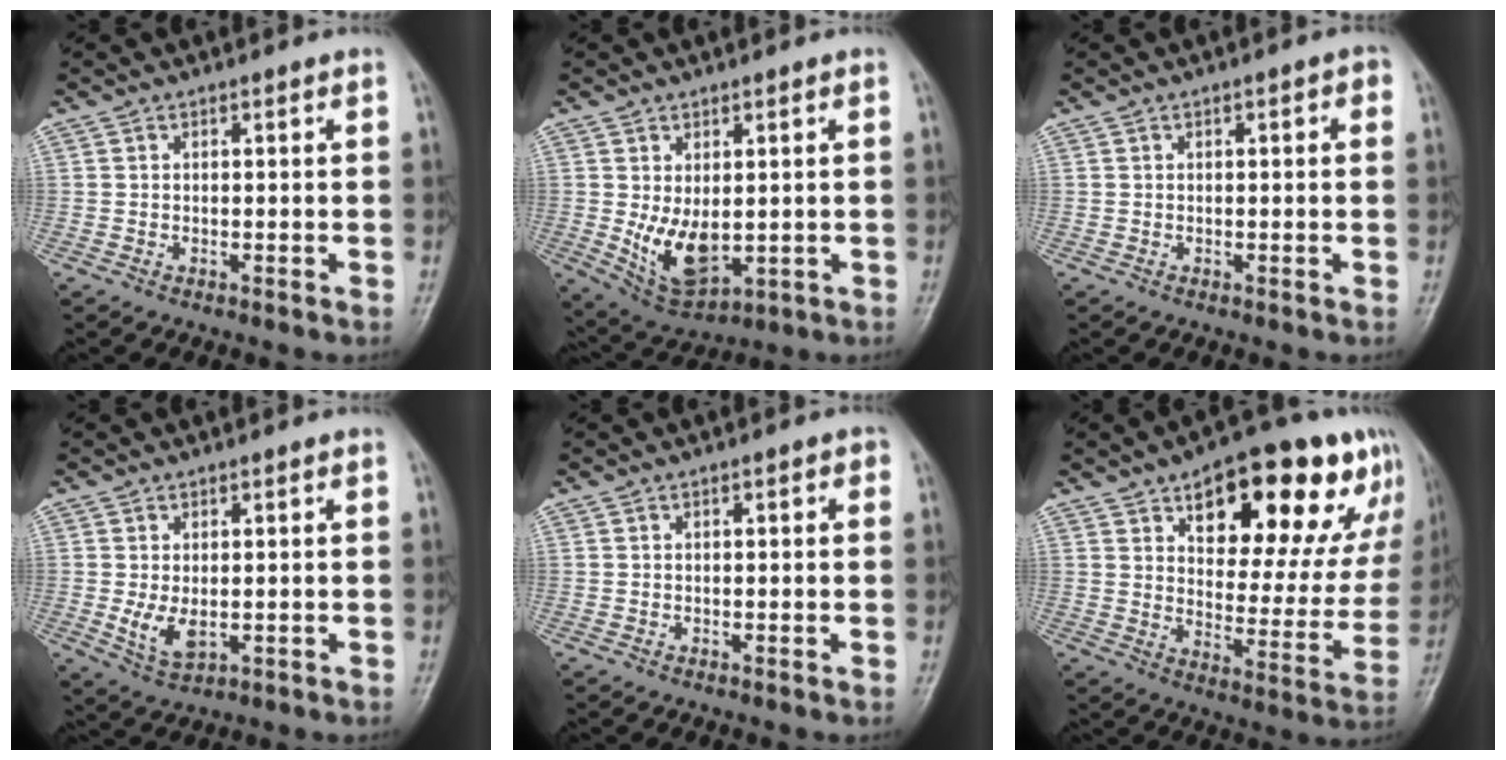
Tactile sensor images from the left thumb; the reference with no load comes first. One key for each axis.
{"total": 9.3, "fx": -0.4, "fy": 5.3, "fz": 7.6, "tx": -0.119, "ty": -0.014, "tz": 0.013}
{"total": 2.2, "fx": 0.4, "fy": 0.9, "fz": 2.0, "tx": -0.022, "ty": 0.005, "tz": 0.001}
{"total": 5.1, "fx": -0.5, "fy": 2.9, "fz": 4.2, "tx": -0.080, "ty": -0.008, "tz": 0.001}
{"total": 1.8, "fx": 0.4, "fy": 0.8, "fz": 1.6, "tx": -0.018, "ty": 0.003, "tz": 0.001}
{"total": 24.2, "fx": 13.1, "fy": 10.8, "fz": 17.3, "tx": -0.181, "ty": -0.025, "tz": 0.189}